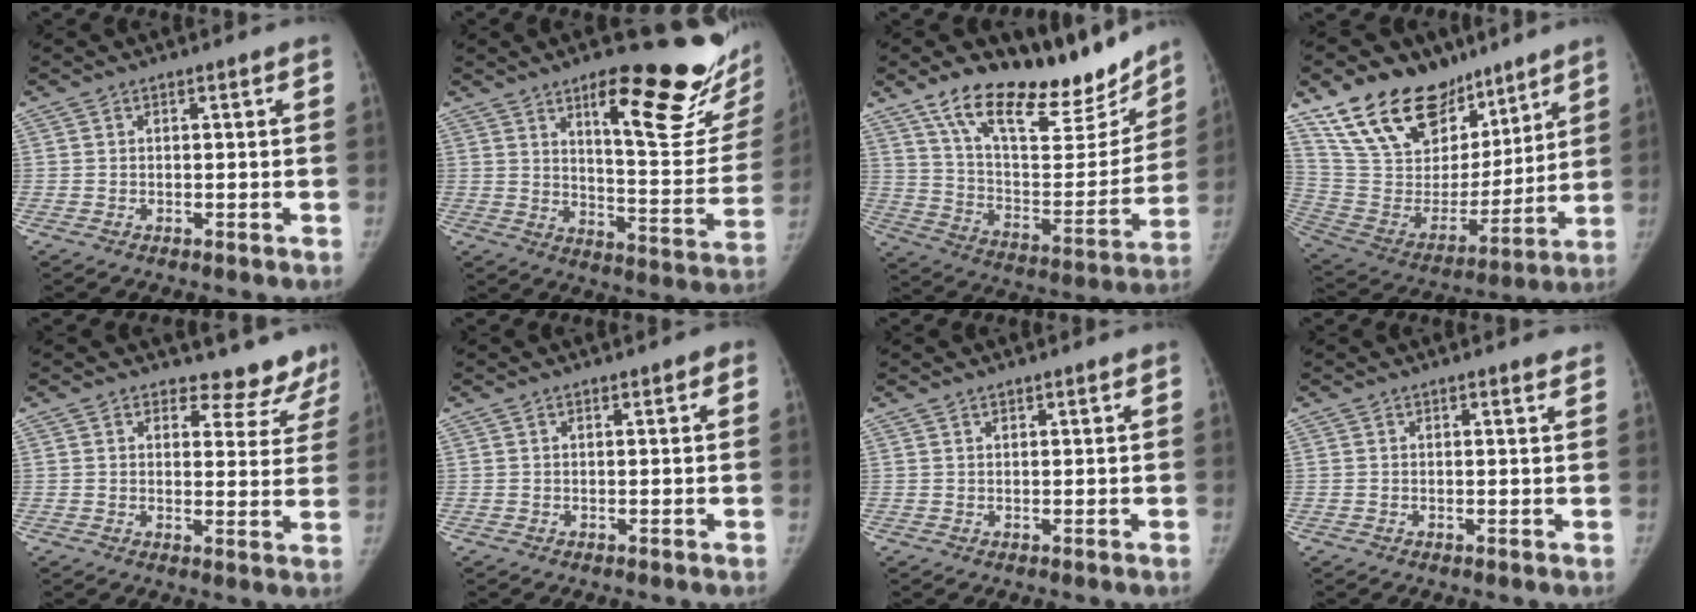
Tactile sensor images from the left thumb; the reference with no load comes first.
{"total": 23.2, "force": [14.4, 6.1, 17.2], "torque": [-0.186, -0.089, 0.208]}
{"total": 25.3, "force": [19.2, 9.4, 13.5], "torque": [-0.157, -0.088, 0.306]}
{"total": 24.5, "force": [17.3, 13.6, 10.7], "torque": [-0.150, -0.070, 0.311]}
{"total": 9.6, "force": [8.8, 3.9, 0.4], "torque": [0.050, -0.061, 0.081]}
{"total": 1.0, "force": [0.5, 0.6, 0.7], "torque": [-0.003, 0.005, 0.005]}
{"total": 1.0, "force": [0.9, 0.4, 0.4], "torque": [-0.003, -0.005, 0.013]}
{"total": 1.5, "force": [1.3, 0.3, 0.8], "torque": [-0.005, -0.005, 0.016]}